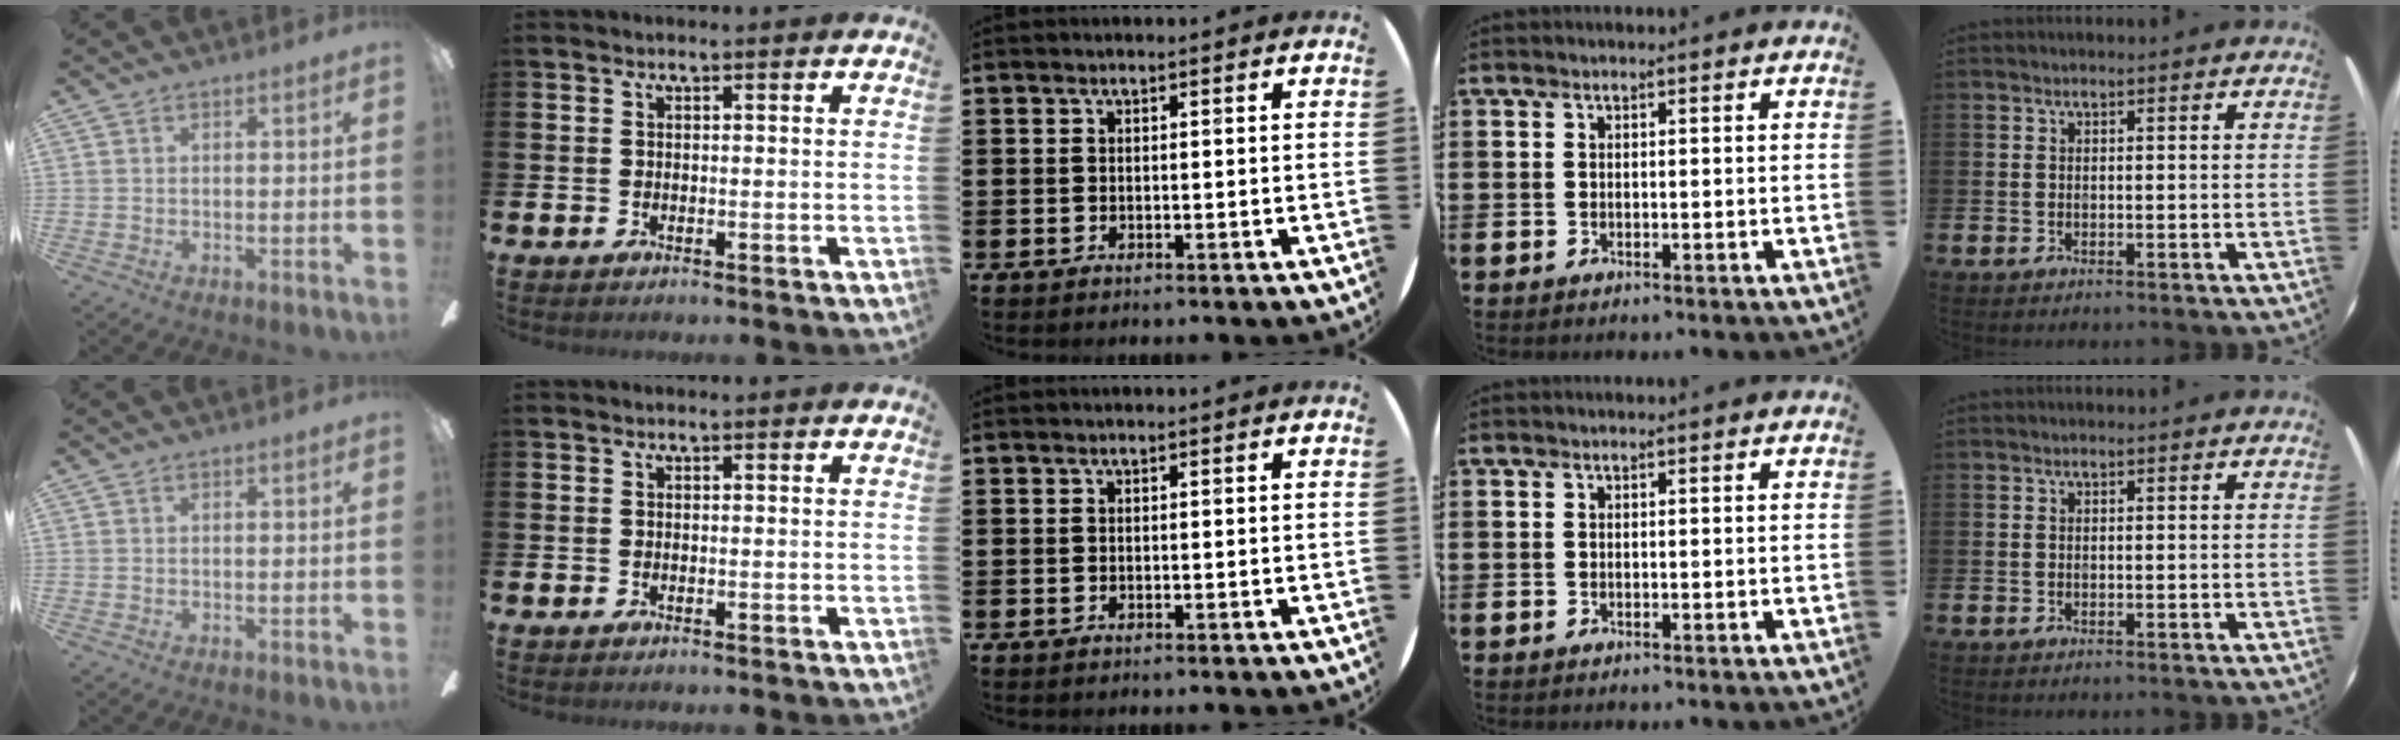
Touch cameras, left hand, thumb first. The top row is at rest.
{}